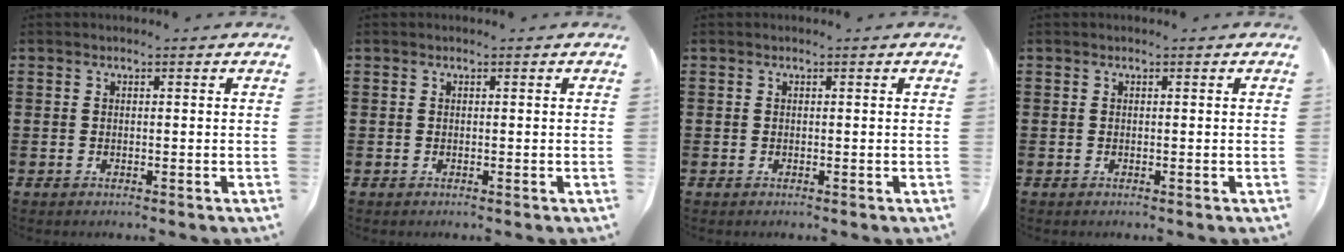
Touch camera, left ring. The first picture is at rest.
{"total": 0.0}
{"total": 0.0}
{"total": 0.0}